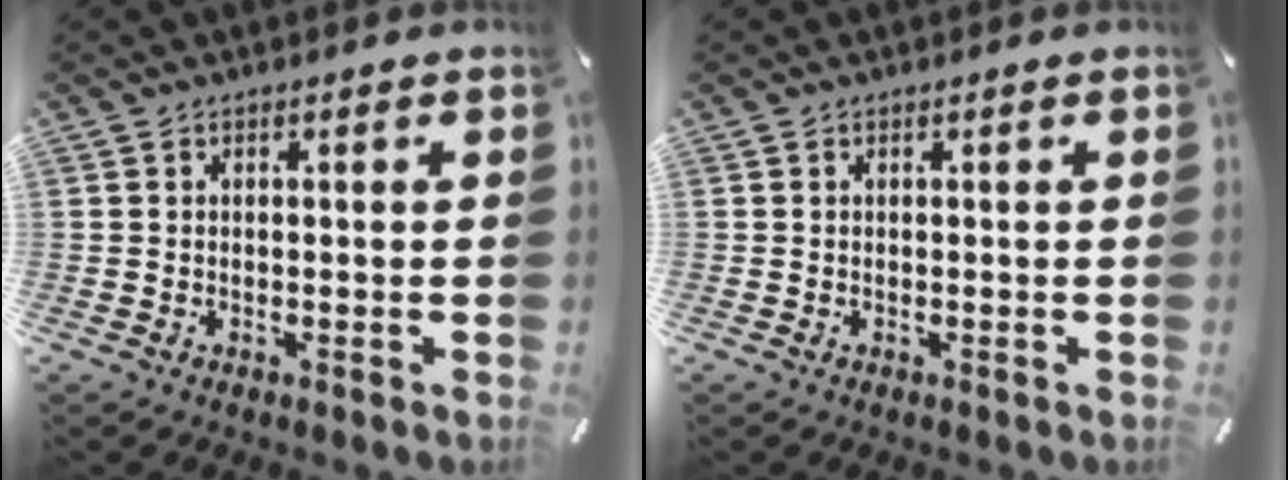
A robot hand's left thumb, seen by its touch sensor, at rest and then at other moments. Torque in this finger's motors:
{"motor_torque": [0.00, 0.00, 0.00, 0.00, 0.00]}